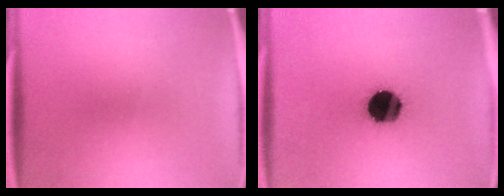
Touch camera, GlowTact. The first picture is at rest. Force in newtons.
{"total": 16.5}